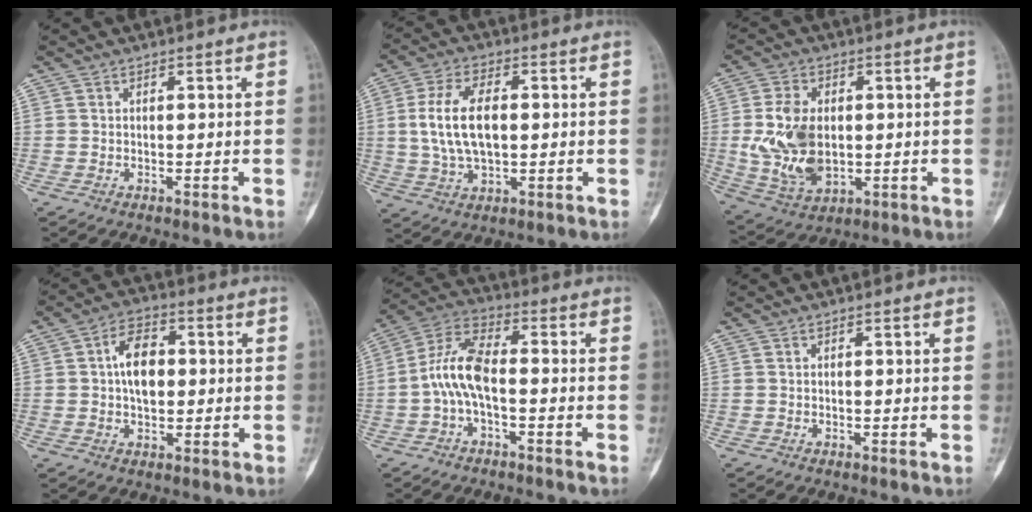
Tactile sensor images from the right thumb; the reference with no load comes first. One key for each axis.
{"total": 12.0, "fx": 0.8, "fy": 6.5, "fz": 10.0, "tx": -0.188, "ty": 0.009, "tz": 0.017}
{"total": 13.4, "fx": -0.1, "fy": 8.7, "fz": 10.2, "tx": -0.188, "ty": -0.003, "tz": 0.014}
{"total": 8.6, "fx": 0.8, "fy": 5.4, "fz": 6.6, "tx": -0.096, "ty": 0.014, "tz": 0.007}
{"total": 9.2, "fx": -1.6, "fy": 4.0, "fz": 8.1, "tx": -0.170, "ty": 0.036, "tz": -0.041}
{"total": 0.0}